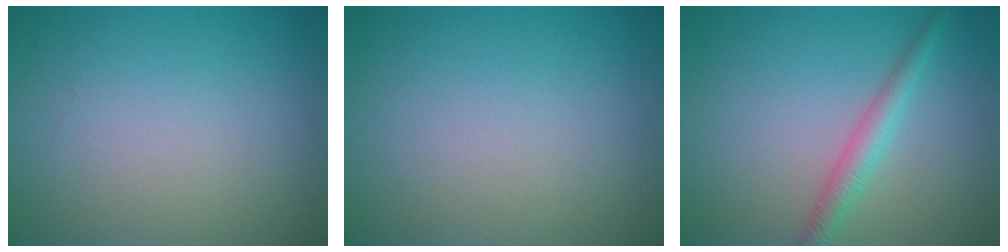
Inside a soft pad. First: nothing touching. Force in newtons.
{"total": 0.0}
{"total": 2.5, "press": 2.5, "slide": 0.1}